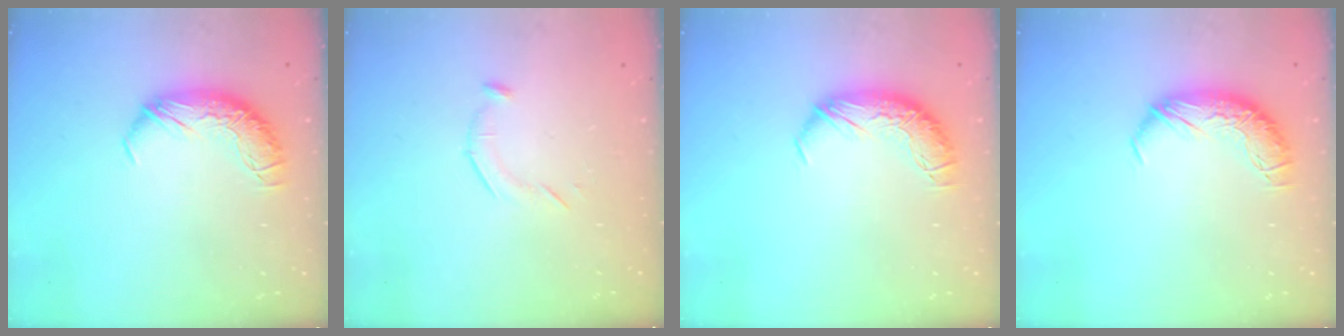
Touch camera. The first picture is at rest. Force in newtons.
{"total": 5.9, "press": 5.8, "slide": 1.1}
{"total": 0.0}
{"total": 0.0}